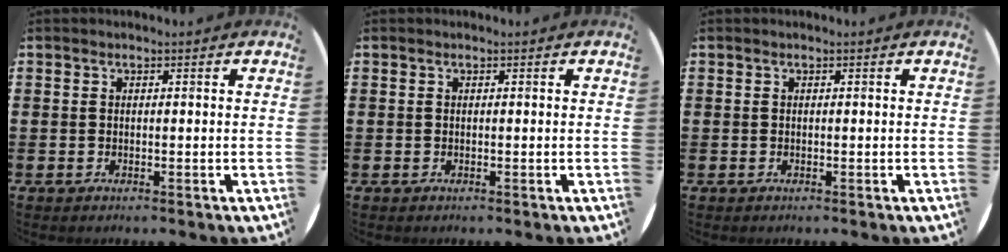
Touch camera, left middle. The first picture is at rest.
{"total": 0.0}
{"total": 0.0}